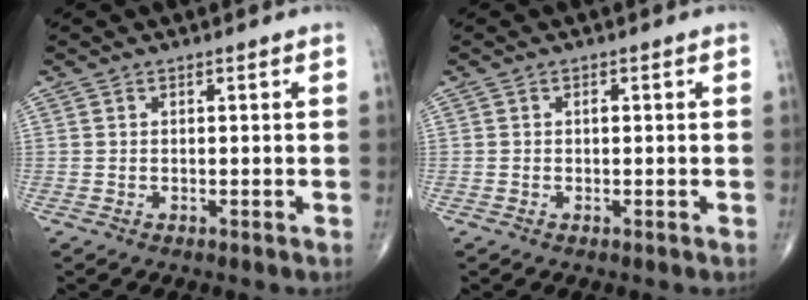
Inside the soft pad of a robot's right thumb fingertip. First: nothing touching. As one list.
[{"total": 0.6, "force": [0.0, 0.4, 0.5], "torque": [-0.004, 0.002, 0.000]}]